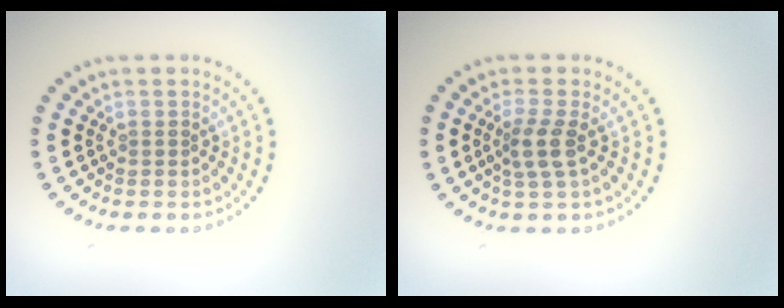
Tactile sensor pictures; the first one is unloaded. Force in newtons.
{"total": 2.4, "press": 1.9, "slide": 1.5}